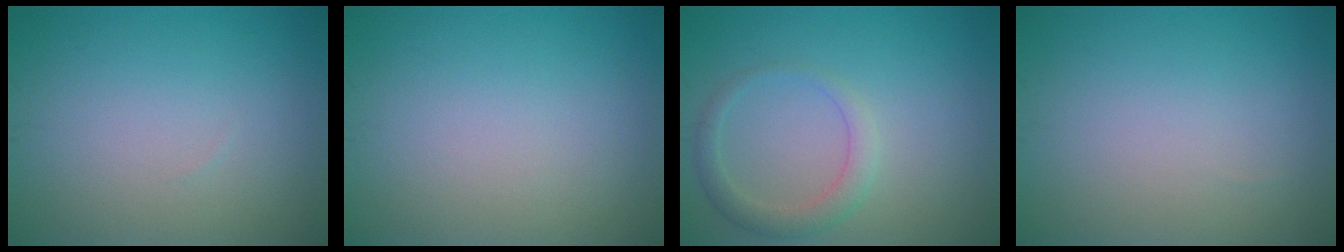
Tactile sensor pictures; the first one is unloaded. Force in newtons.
{"total": 0.0}
{"total": 2.4, "press": 2.4, "slide": 0.1}
{"total": 0.0}